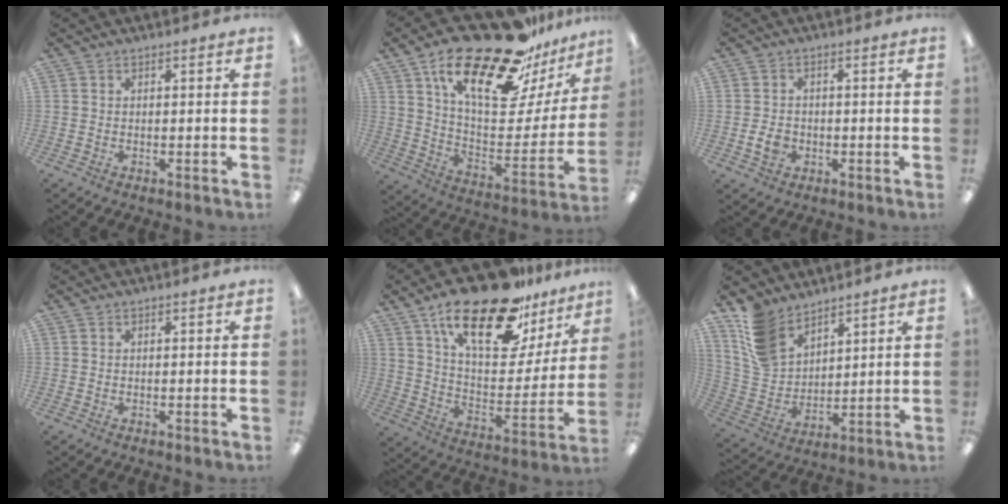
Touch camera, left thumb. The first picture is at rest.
{"total": 27.8, "force": [19.7, 9.4, 17.1], "torque": [-0.266, -0.120, 0.325]}
{"total": 4.0, "force": [-1.0, 3.2, 2.3], "torque": [-0.035, 0.001, -0.018]}
{"total": 0.0}
{"total": 25.2, "force": [17.0, 9.8, 15.9], "torque": [-0.251, -0.102, 0.288]}
{"total": 12.6, "force": [9.5, 7.2, 4.0], "torque": [-0.104, -0.044, 0.192]}